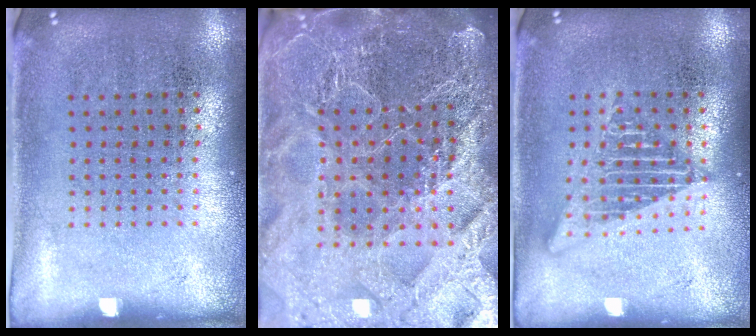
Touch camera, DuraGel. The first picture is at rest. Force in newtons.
{"total": 6.3, "press": 5.4, "slide": 3.1}
{"total": 2.6, "press": 2.6, "slide": 0.3}